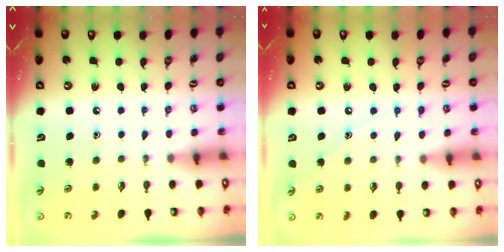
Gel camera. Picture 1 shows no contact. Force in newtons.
{"total": 6.5, "press": 6.5, "slide": 0.7}